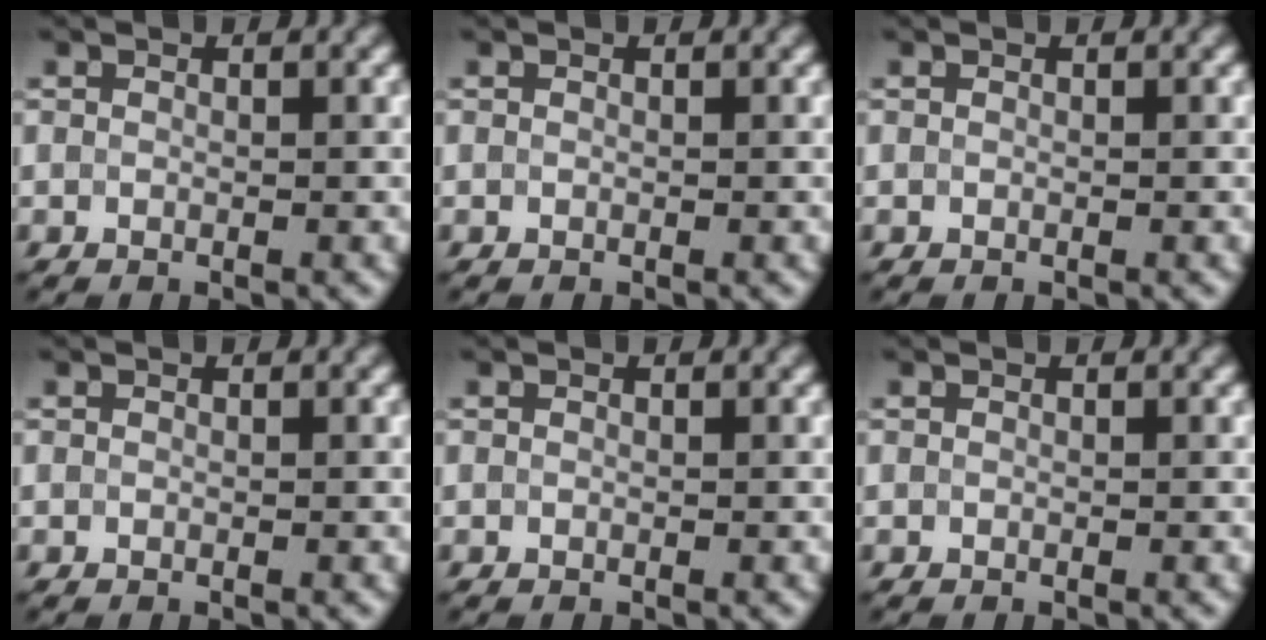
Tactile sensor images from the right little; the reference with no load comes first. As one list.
[{"total": 0.0}, {"total": 0.0}, {"total": 0.0}, {"total": 0.0}, {"total": 0.0}]